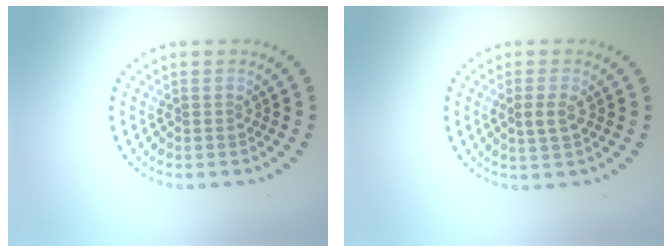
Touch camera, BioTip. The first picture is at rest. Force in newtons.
{"total": 1.8, "press": 1.7, "slide": 0.5}